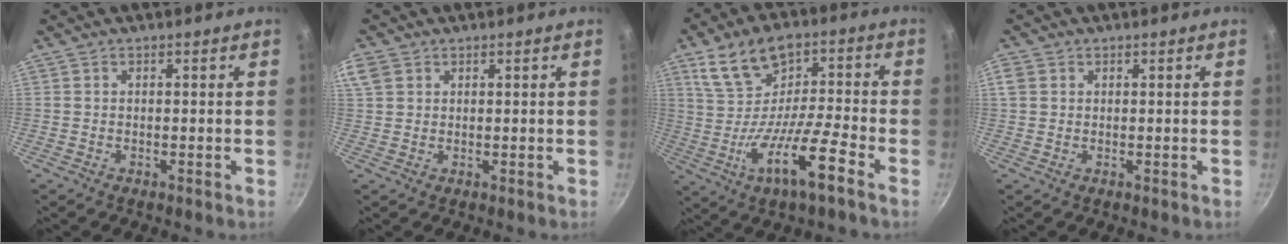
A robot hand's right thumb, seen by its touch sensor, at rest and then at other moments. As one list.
[{"total": 6.0, "force": [2.6, 4.5, 3.0], "torque": [-0.065, 0.015, 0.054]}, {"total": 13.5, "force": [-3.1, 5.5, 11.9], "torque": [-0.184, 0.020, -0.061]}, {"total": 2.4, "force": [0.7, 2.0, 1.1], "torque": [-0.020, -0.001, 0.014]}]